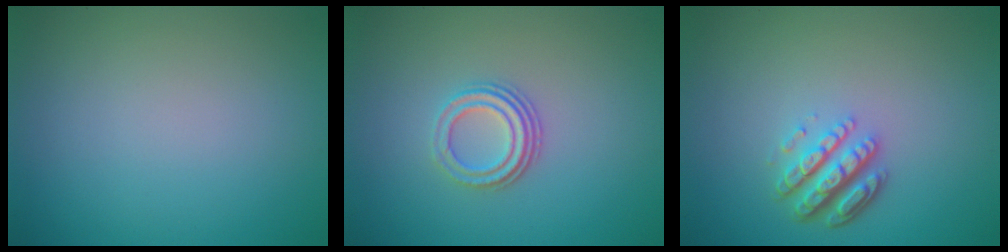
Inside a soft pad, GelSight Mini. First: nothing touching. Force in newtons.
{"total": 2.9, "press": 2.2, "slide": 2.0}
{"total": 4.4, "press": 3.3, "slide": 3.0}